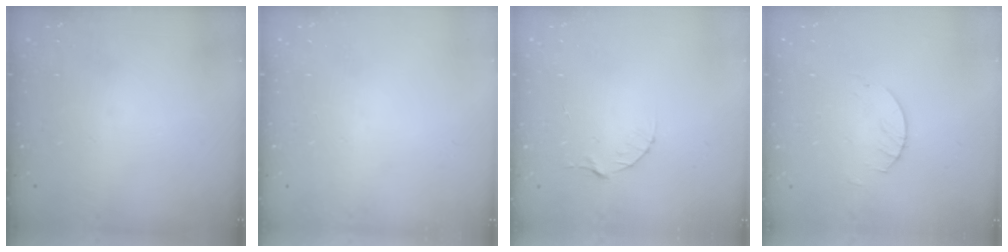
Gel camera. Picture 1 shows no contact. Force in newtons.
{"total": 0.0}
{"total": 4.1, "press": 4.1, "slide": 0.4}
{"total": 2.0, "press": 2.0, "slide": 0.2}